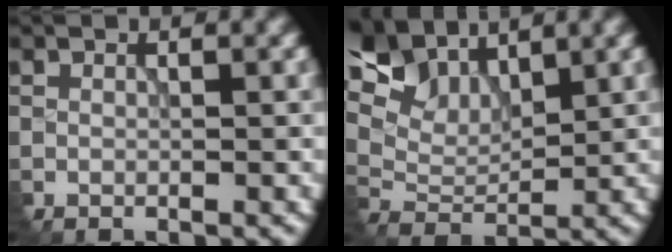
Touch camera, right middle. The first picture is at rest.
{"total": 8.0, "force": [5.9, 3.7, 4.0], "torque": [-0.104, 0.015, 0.093]}